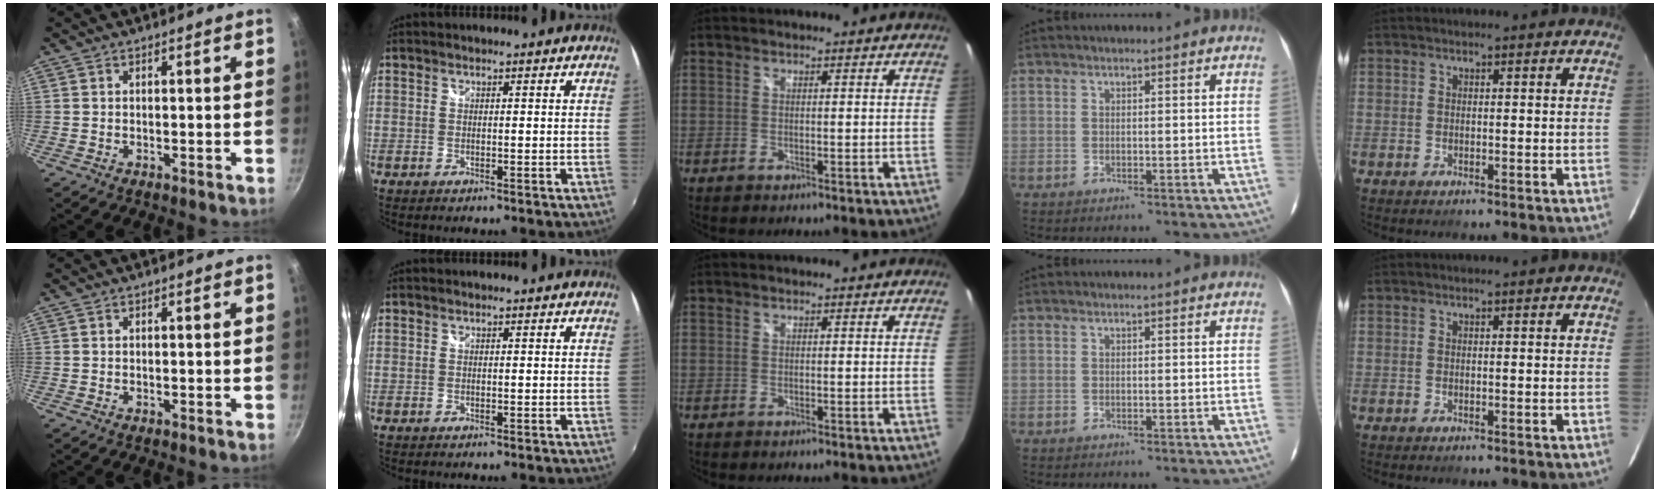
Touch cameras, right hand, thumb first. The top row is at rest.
{}